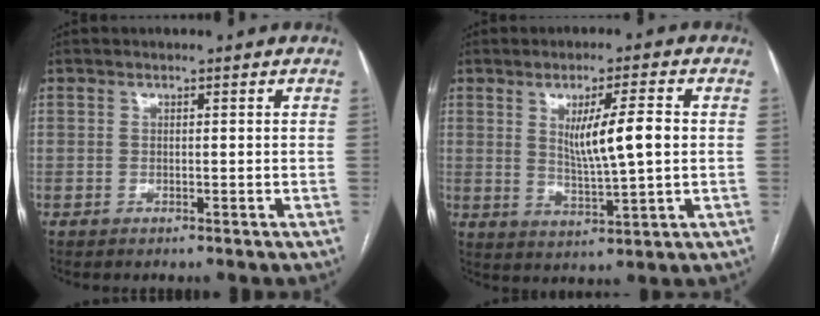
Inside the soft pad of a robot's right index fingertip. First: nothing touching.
{"total": 8.1, "force": [1.3, 0.5, 8.0], "torque": [-0.135, -0.006, 0.026]}